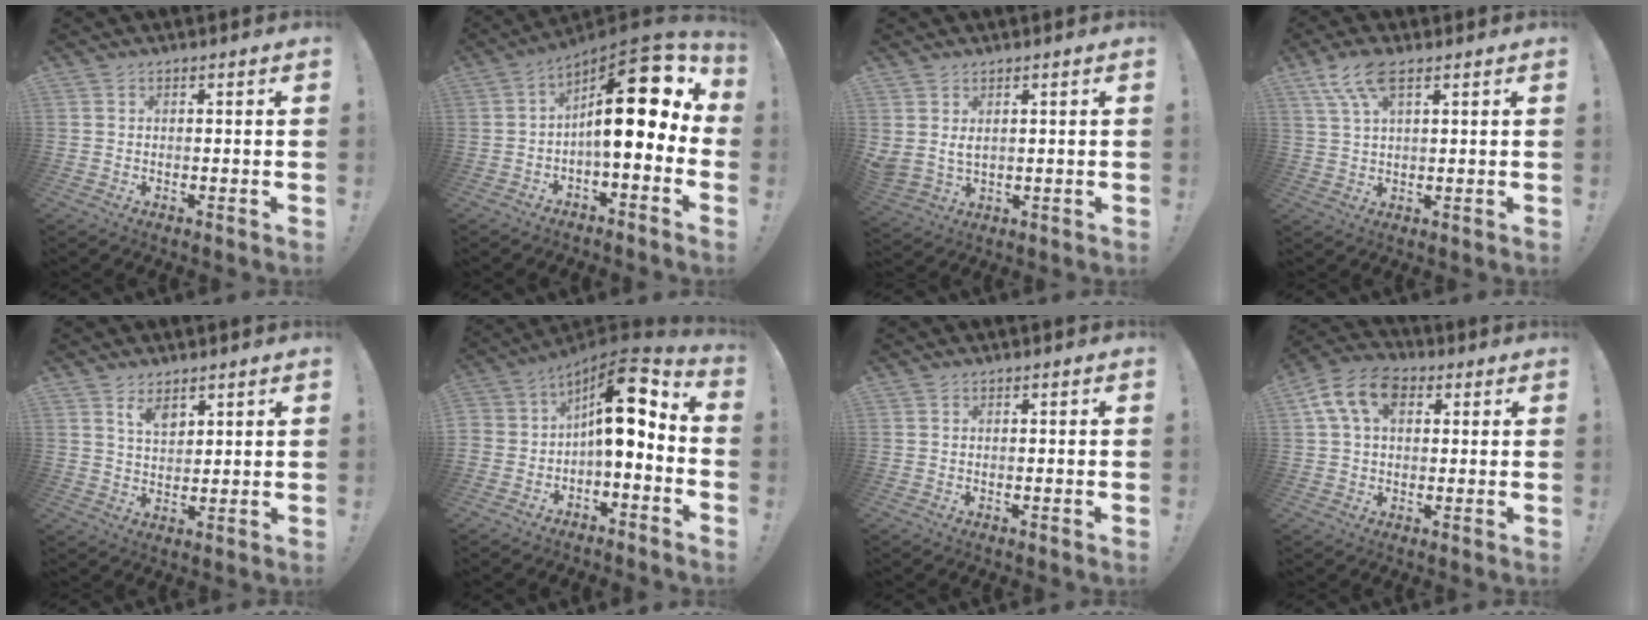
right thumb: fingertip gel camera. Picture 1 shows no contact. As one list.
[{"total": 19.1, "force": [3.9, 6.8, 17.5], "torque": [-0.261, -0.024, 0.067]}, {"total": 4.0, "force": [2.5, 2.1, 2.3], "torque": [-0.039, -0.012, 0.048]}, {"total": 8.1, "force": [4.5, 2.8, 6.1], "torque": [-0.112, -0.008, 0.085]}, {"total": 5.4, "force": [3.7, 2.7, 2.8], "torque": [-0.043, -0.021, 0.066]}, {"total": 12.5, "force": [2.0, 6.6, 10.4], "torque": [-0.153, -0.004, 0.033]}, {"total": 0.0}, {"total": 11.3, "force": [3.7, 7.4, 7.7], "torque": [-0.134, 0.005, 0.071]}]